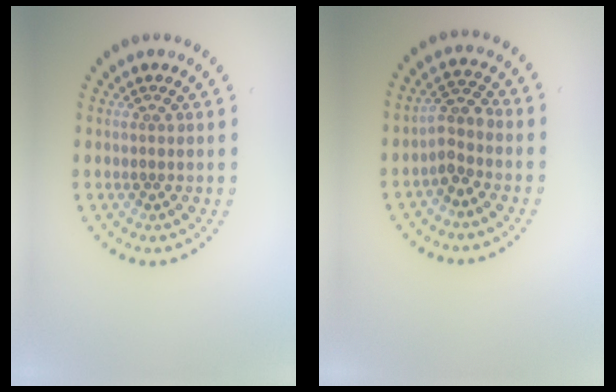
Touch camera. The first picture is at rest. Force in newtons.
{"total": 2.4, "press": 1.9, "slide": 1.5}